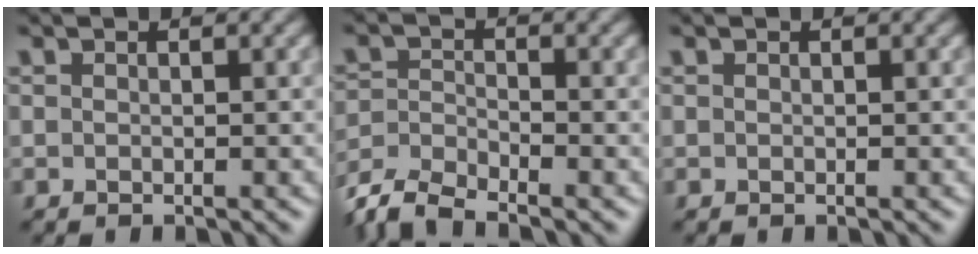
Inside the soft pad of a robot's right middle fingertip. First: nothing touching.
{"total": 5.2, "force": [-4.5, 1.3, 2.3], "torque": [-0.049, -0.001, -0.094]}
{"total": 0.0}